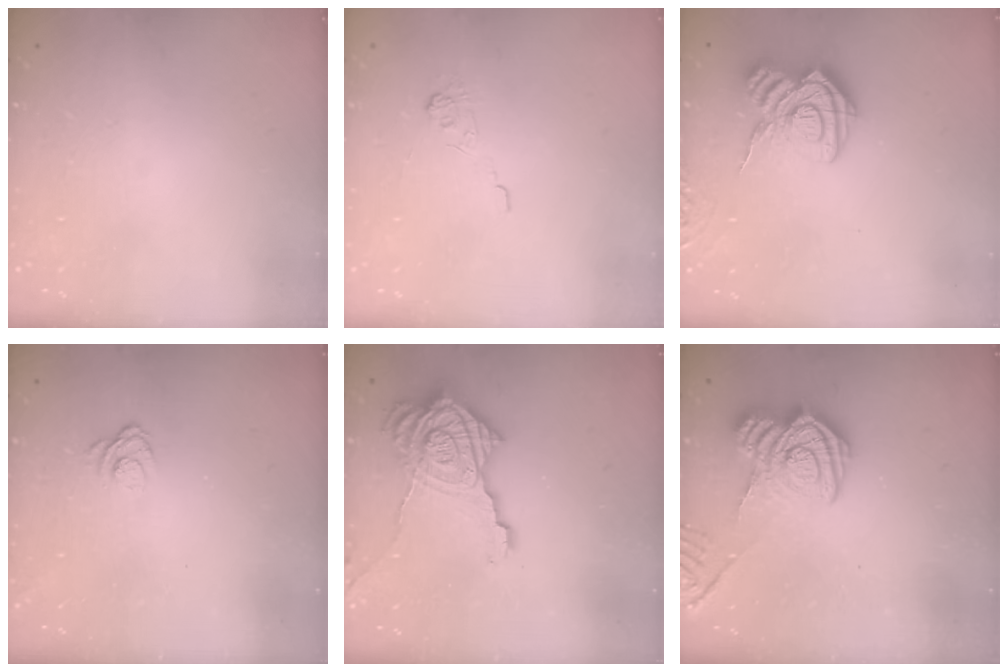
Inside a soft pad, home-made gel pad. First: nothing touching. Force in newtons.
{"total": 2.5, "press": 2.1, "slide": 1.4}
{"total": 14.5, "press": 14.4, "slide": 1.4}
{"total": 5.1, "press": 4.9, "slide": 1.3}
{"total": 23.1, "press": 23.0, "slide": 2.2}
{"total": 13.9, "press": 13.8, "slide": 1.0}